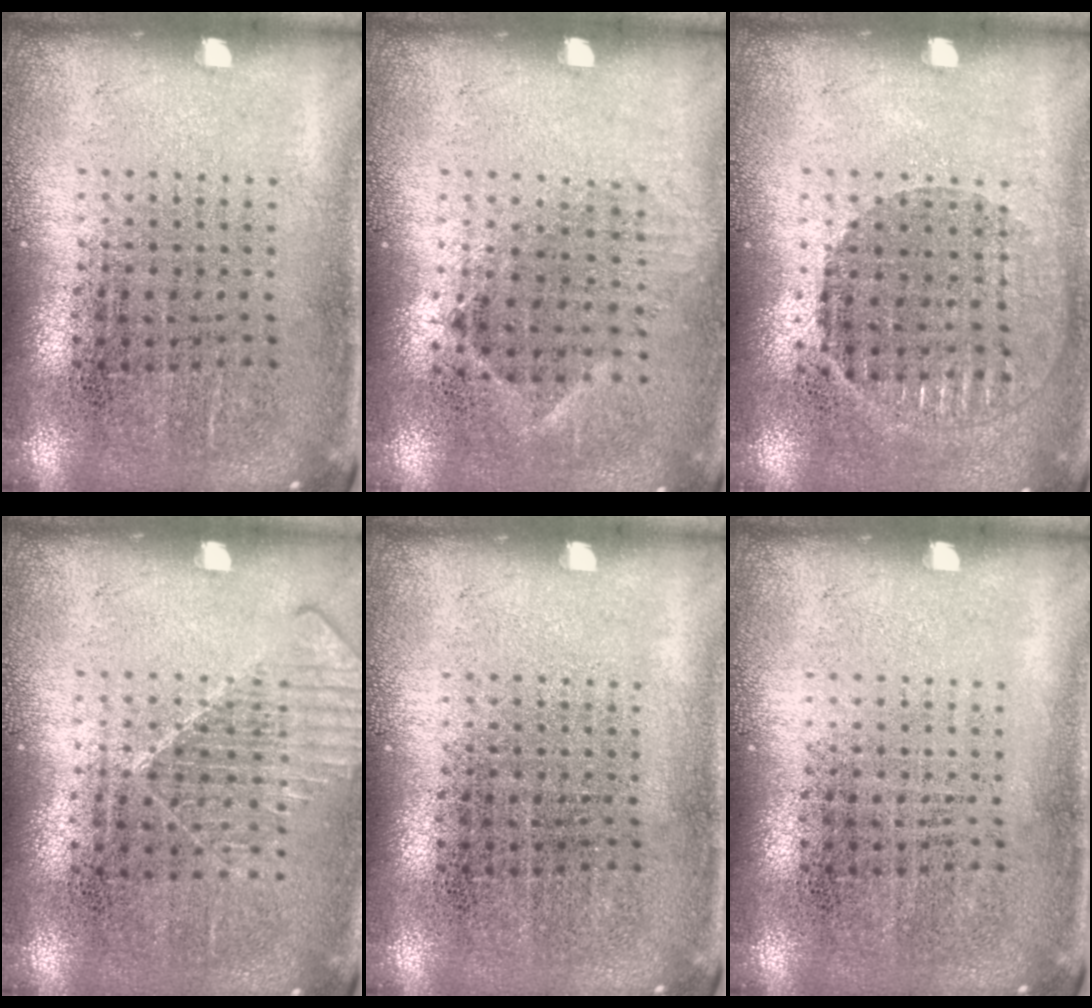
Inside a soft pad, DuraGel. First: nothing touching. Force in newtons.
{"total": 0.9, "press": 0.6, "slide": 0.6}
{"total": 0.9, "press": 0.8, "slide": 0.4}
{"total": 1.3, "press": 1.3, "slide": 0.3}
{"total": 0.0}
{"total": 0.0}